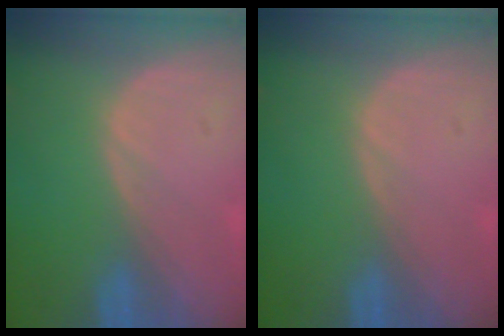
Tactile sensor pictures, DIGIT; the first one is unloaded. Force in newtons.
{"total": 0.0}